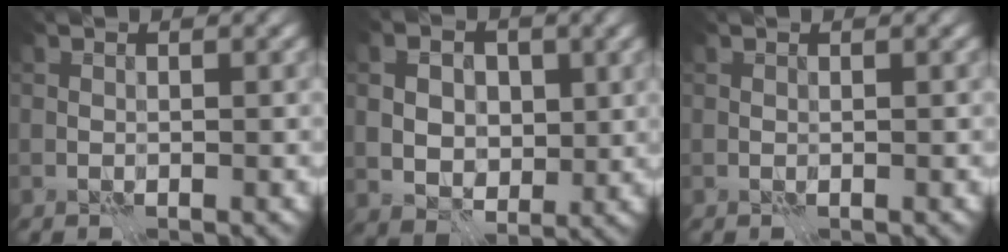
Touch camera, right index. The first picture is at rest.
{"total": 5.0, "force": [0.7, 3.7, 3.3], "torque": [-0.058, 0.003, 0.013]}
{"total": 0.0}